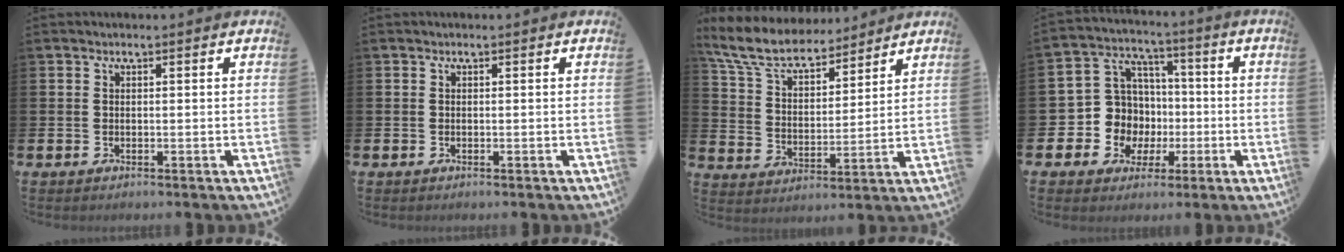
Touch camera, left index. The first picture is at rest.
{"total": 0.0}
{"total": 8.4, "force": [7.6, 2.5, 2.4], "torque": [-0.085, -0.044, 0.138]}
{"total": 8.9, "force": [-1.1, 8.6, 1.9], "torque": [-0.102, -0.002, -0.019]}